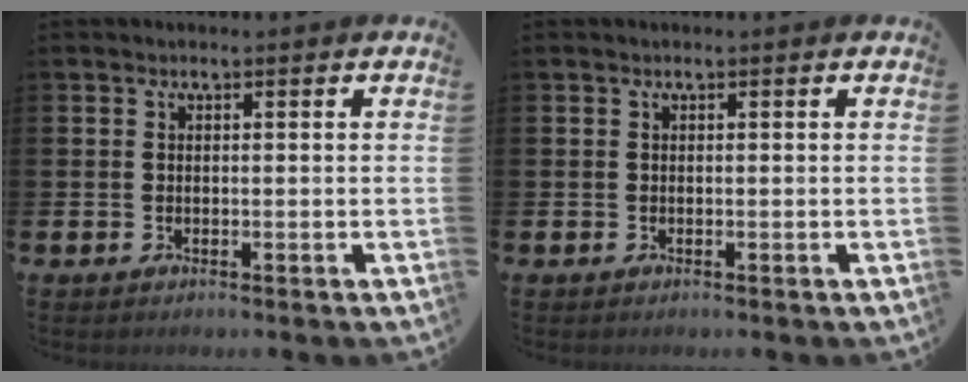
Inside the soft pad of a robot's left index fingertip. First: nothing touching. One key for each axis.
{"total": 0.0}